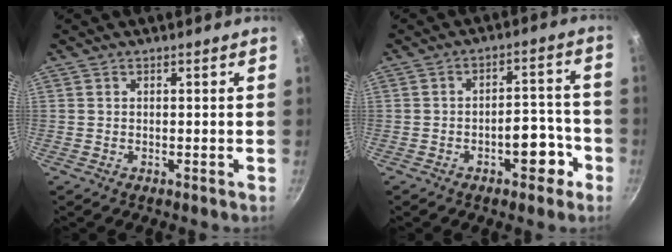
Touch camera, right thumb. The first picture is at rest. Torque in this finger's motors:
{"motor_torque": [0.99, 1.01, 0.64, -0.24, 0.00]}